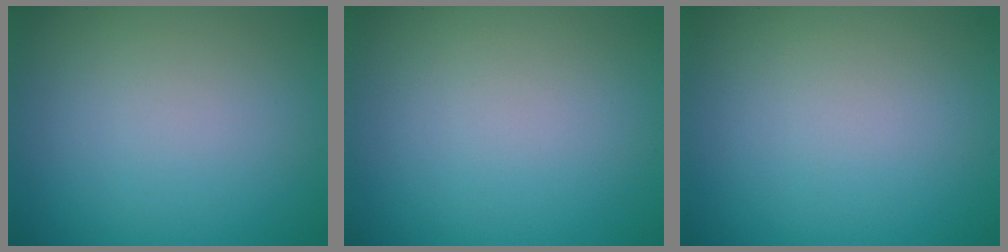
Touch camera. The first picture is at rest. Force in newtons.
{"total": 0.0}
{"total": 0.0}